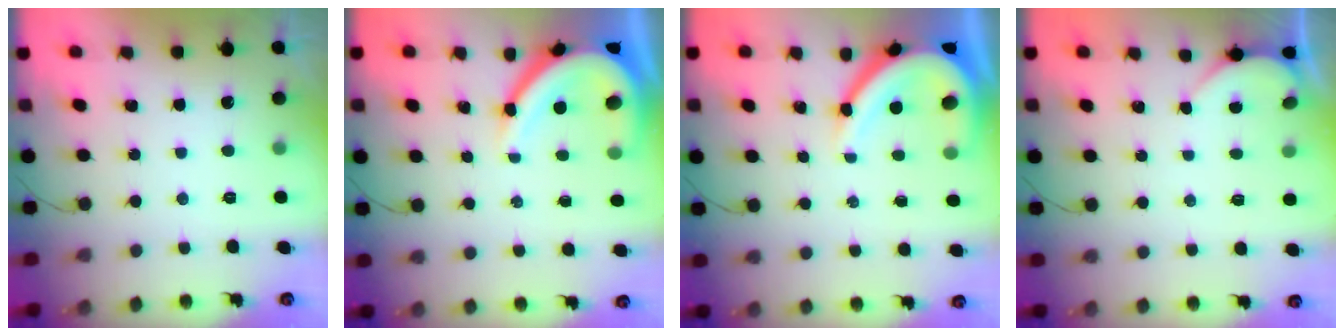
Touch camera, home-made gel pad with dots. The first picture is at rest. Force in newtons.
{"total": 13.2, "press": 13.1, "slide": 1.3}
{"total": 13.2, "press": 13.1, "slide": 1.3}
{"total": 1.9, "press": 1.9, "slide": 0.1}